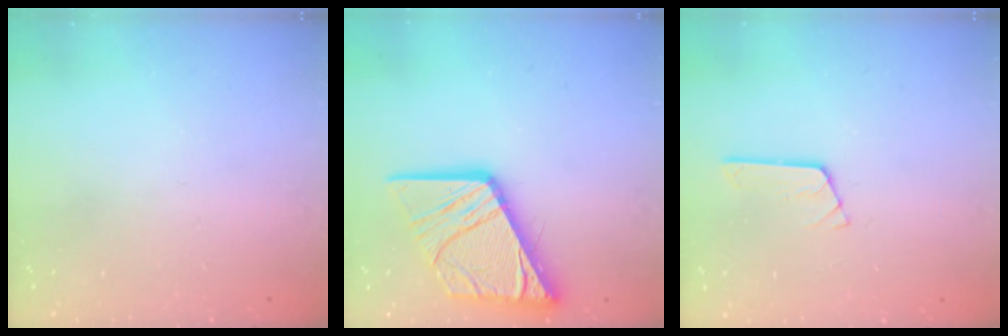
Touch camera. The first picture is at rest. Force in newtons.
{"total": 19.4, "press": 19.3, "slide": 2.2}
{"total": 2.6, "press": 2.6, "slide": 0.3}